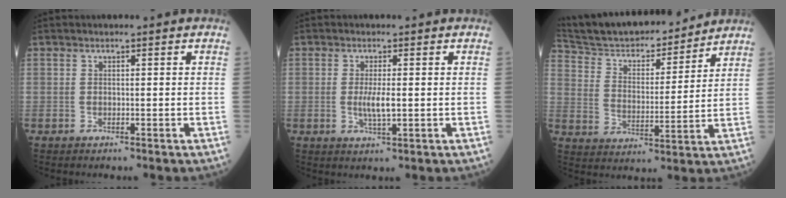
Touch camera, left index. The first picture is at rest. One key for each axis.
{"total": 3.0, "fx": -0.5, "fy": 0.5, "fz": 3.0, "tx": -0.063, "ty": -0.010, "tz": -0.006}
{"total": 19.0, "fx": 17.5, "fy": 3.7, "fz": 6.4, "tx": -0.111, "ty": 0.006, "tz": 0.281}